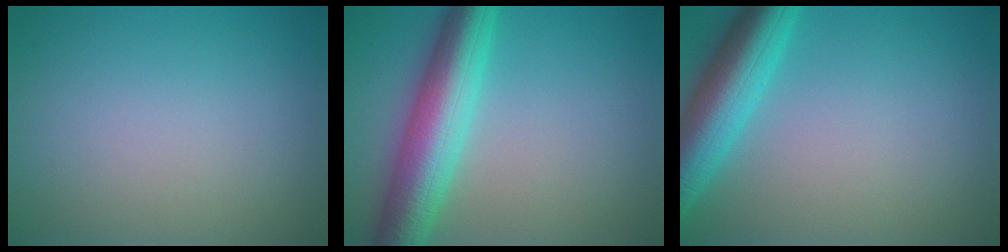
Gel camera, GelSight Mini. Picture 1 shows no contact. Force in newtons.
{"total": 7.8, "press": 7.8, "slide": 0.1}
{"total": 6.7, "press": 6.7, "slide": 0.3}